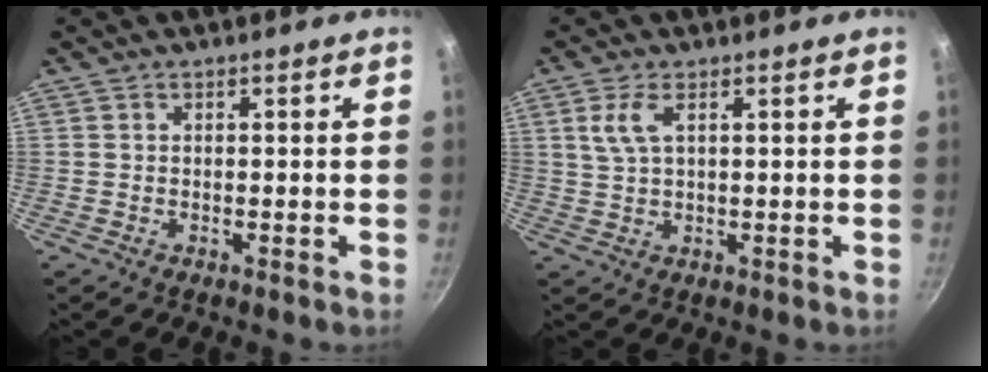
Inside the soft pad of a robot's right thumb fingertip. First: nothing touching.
{"total": 4.4, "force": [1.7, 1.8, 3.6], "torque": [-0.078, 0.000, 0.036]}